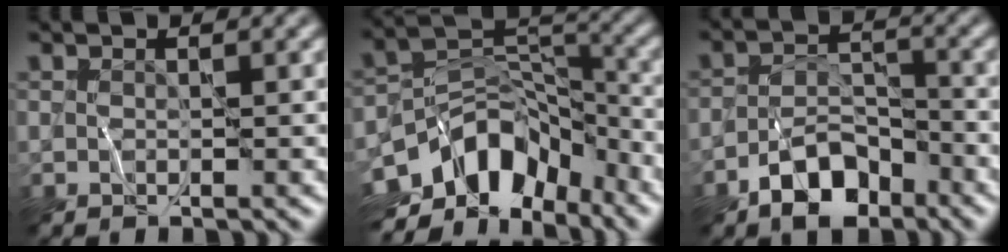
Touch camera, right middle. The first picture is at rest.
{"total": 10.1, "force": [-5.5, 6.3, 5.6], "torque": [-0.083, 0.010, -0.106]}
{"total": 5.3, "force": [-3.5, 2.8, 2.9], "torque": [-0.040, 0.003, -0.068]}